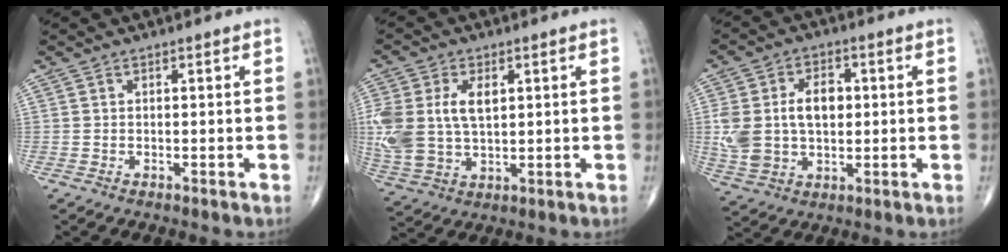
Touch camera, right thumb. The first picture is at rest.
{"total": 14.2, "force": [2.5, 8.8, 10.8], "torque": [-0.249, 0.002, 0.057]}
{"total": 12.5, "force": [1.0, 8.3, 9.3], "torque": [-0.166, 0.010, 0.026]}